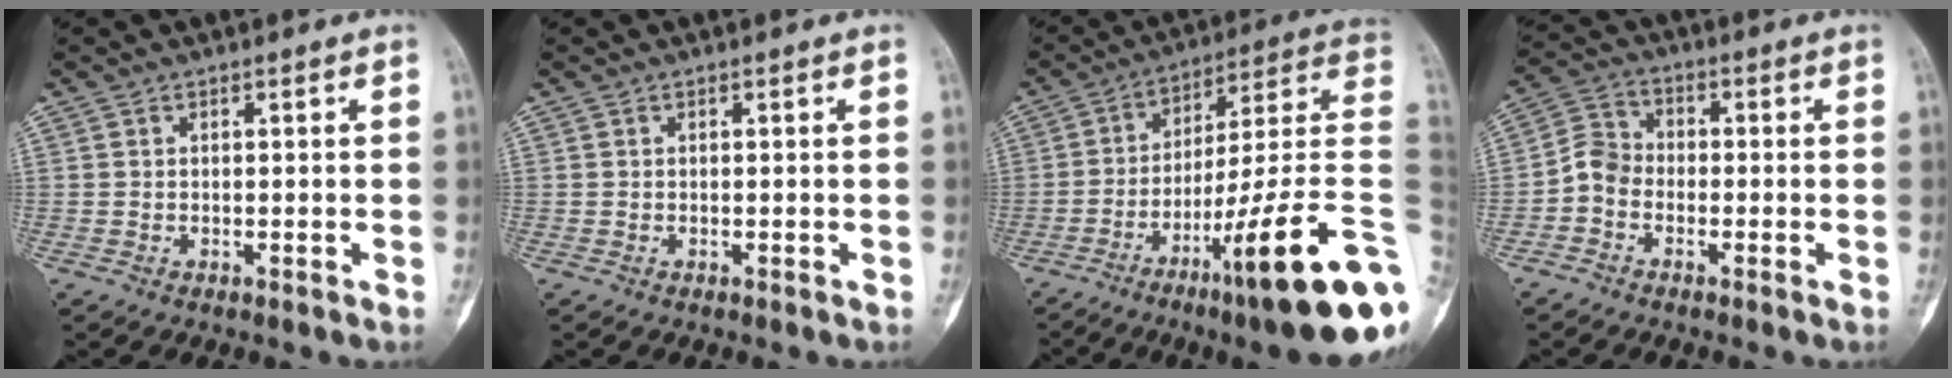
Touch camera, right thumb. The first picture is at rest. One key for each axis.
{"total": 0.0}
{"total": 26.0, "fx": -9.2, "fy": 2.8, "fz": 24.2, "tx": -0.294, "ty": 0.059, "tz": -0.137}
{"total": 5.1, "fx": -1.9, "fy": 4.0, "fz": 2.5, "tx": -0.036, "ty": 0.020, "tz": -0.054}